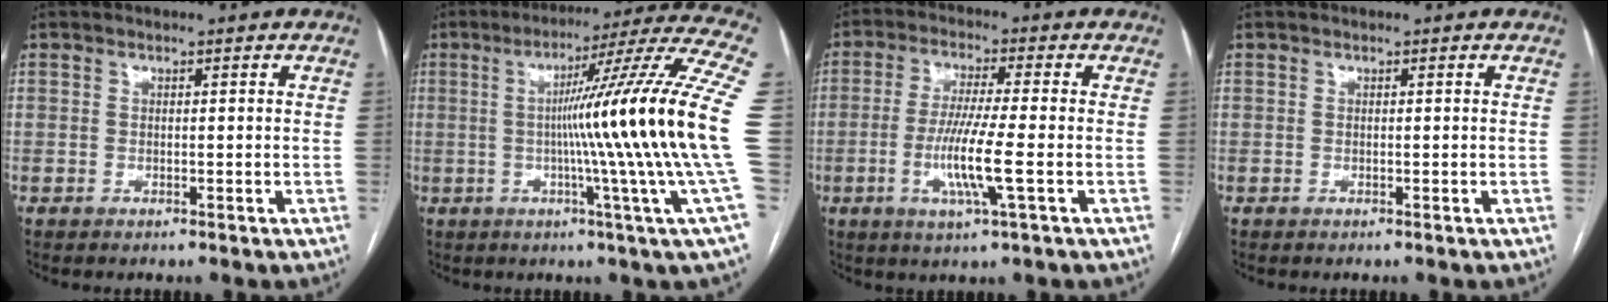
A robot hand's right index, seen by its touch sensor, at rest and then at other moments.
{"total": 21.1, "force": [-0.7, -4.0, 20.7], "torque": [-0.260, -0.010, -0.030]}
{"total": 8.3, "force": [-2.1, -0.5, 8.0], "torque": [-0.161, -0.015, -0.042]}
{"total": 0.0}